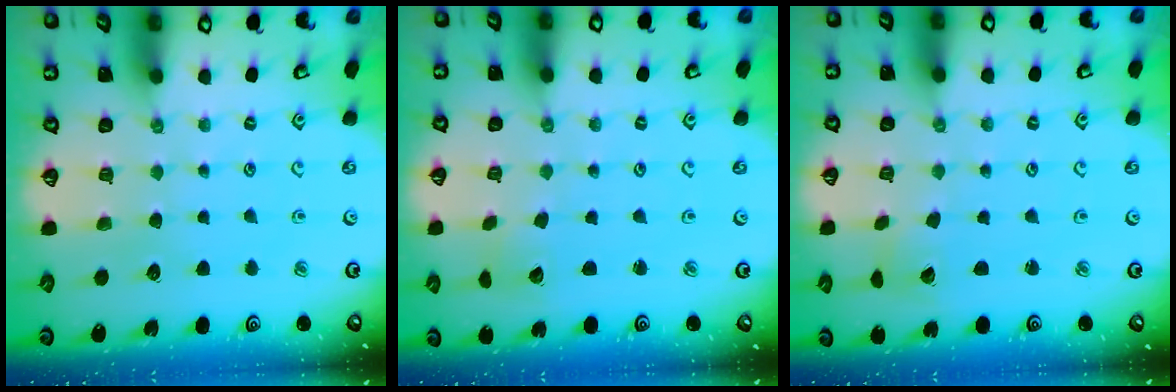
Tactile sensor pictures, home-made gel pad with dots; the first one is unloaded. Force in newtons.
{"total": 2.9, "press": 2.9, "slide": 0.2}
{"total": 2.9, "press": 2.9, "slide": 0.2}